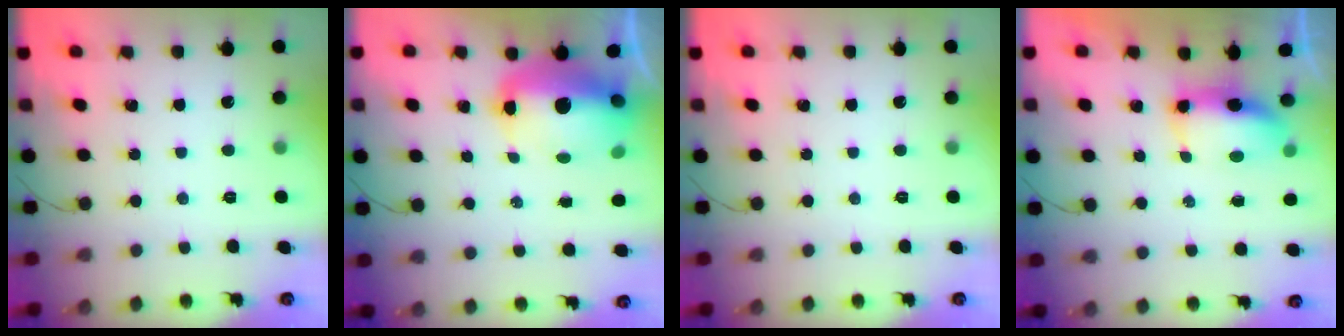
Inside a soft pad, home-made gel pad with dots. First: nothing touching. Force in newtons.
{"total": 15.6, "press": 14.8, "slide": 4.9}
{"total": 0.0}
{"total": 7.3, "press": 7.3, "slide": 0.6}